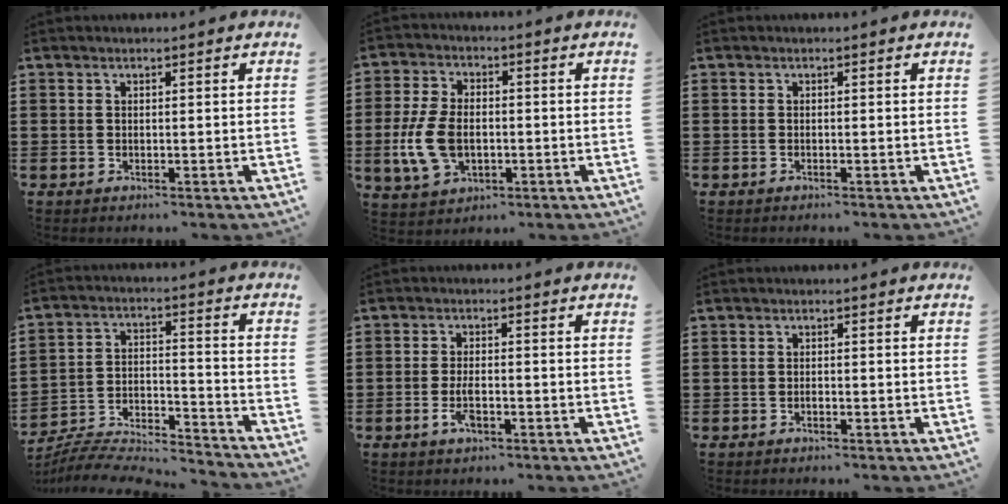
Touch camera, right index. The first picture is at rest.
{"total": 8.1, "force": [-1.4, 5.0, 6.2], "torque": [-0.158, -0.003, -0.033]}
{"total": 0.0}
{"total": 5.9, "force": [-5.8, 0.8, 0.9], "torque": [-0.016, 0.001, -0.117]}
{"total": 3.6, "force": [-1.4, 1.2, 3.1], "torque": [-0.069, -0.005, -0.028]}
{"total": 0.7, "force": [-0.4, 0.2, 0.5], "torque": [-0.012, -0.007, -0.006]}